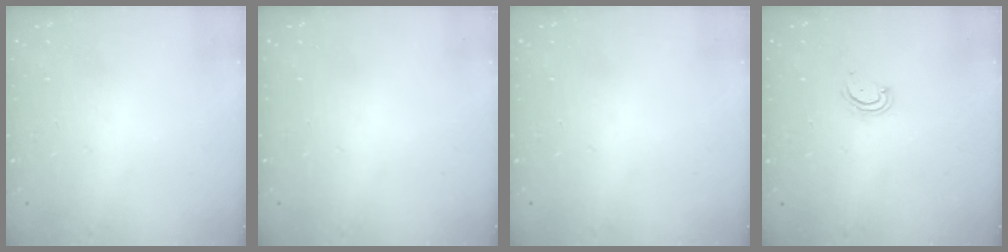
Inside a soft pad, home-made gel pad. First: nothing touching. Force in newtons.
{"total": 0.0}
{"total": 0.0}
{"total": 3.9, "press": 3.9, "slide": 0.3}